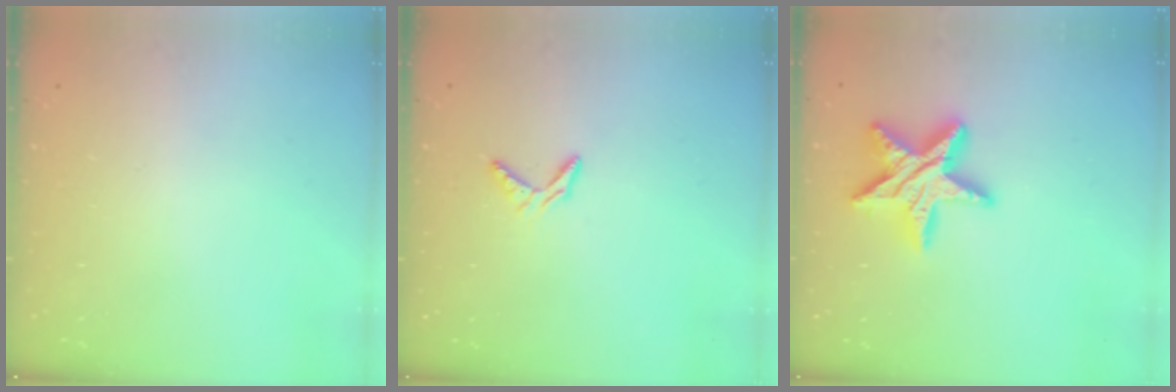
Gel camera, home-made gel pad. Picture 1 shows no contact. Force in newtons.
{"total": 4.0, "press": 4.0, "slide": 0.3}
{"total": 15.6, "press": 15.6, "slide": 0.9}